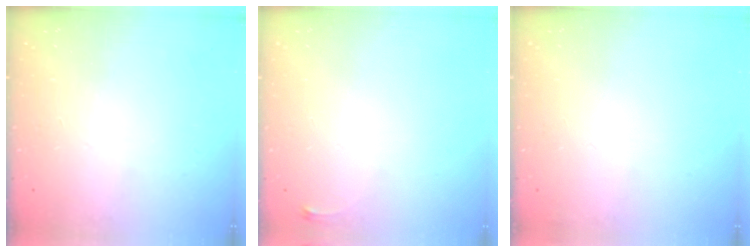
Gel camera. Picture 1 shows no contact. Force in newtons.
{"total": 2.6, "press": 2.6, "slide": 0.6}
{"total": 2.8, "press": 2.2, "slide": 1.7}